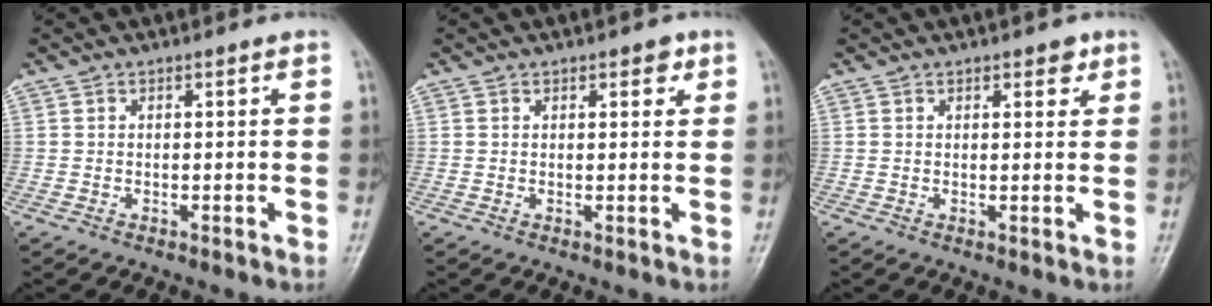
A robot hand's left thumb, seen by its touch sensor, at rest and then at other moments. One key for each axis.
{"total": 2.2, "fx": 1.2, "fy": 1.2, "fz": 1.4, "tx": -0.004, "ty": -0.003, "tz": 0.013}
{"total": 2.5, "fx": 1.4, "fy": 1.3, "fz": 1.5, "tx": -0.004, "ty": -0.005, "tz": 0.017}